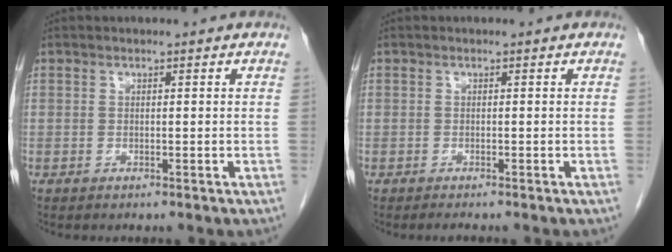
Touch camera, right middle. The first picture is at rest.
{"total": 0.8, "force": [-0.7, 0.0, 0.3], "torque": [-0.009, -0.003, -0.010]}